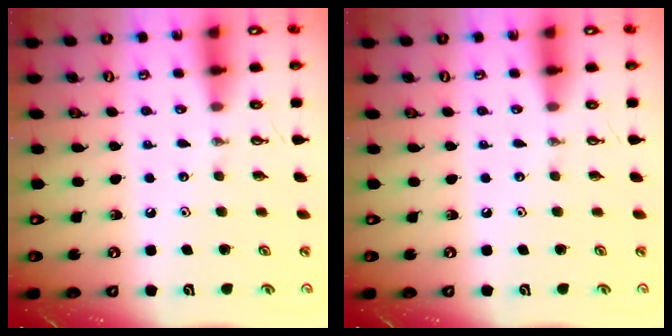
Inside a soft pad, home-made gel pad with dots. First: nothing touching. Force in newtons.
{"total": 0.0}